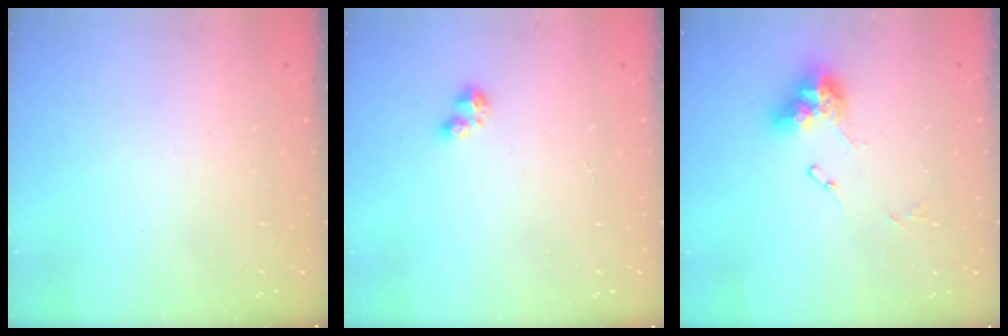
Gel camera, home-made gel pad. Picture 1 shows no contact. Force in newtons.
{"total": 2.4, "press": 2.4, "slide": 0.4}
{"total": 10.5, "press": 10.4, "slide": 1.2}